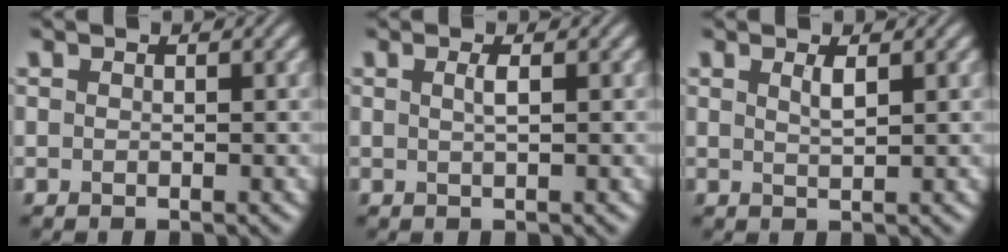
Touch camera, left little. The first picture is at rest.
{"total": 1.2, "force": [0.3, 0.3, 1.1], "torque": [-0.018, 0.004, 0.003]}
{"total": 1.3, "force": [0.7, 0.3, 1.1], "torque": [-0.017, 0.001, 0.011]}